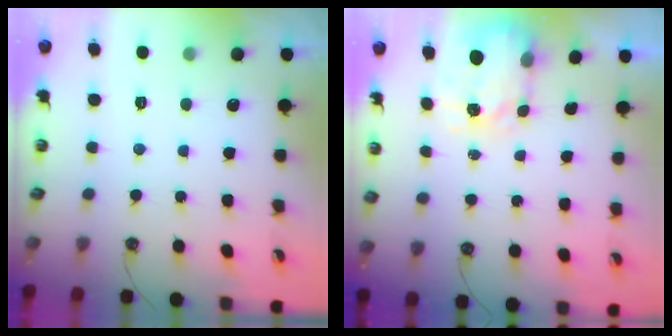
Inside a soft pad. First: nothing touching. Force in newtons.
{"total": 3.5, "press": 3.5, "slide": 0.5}